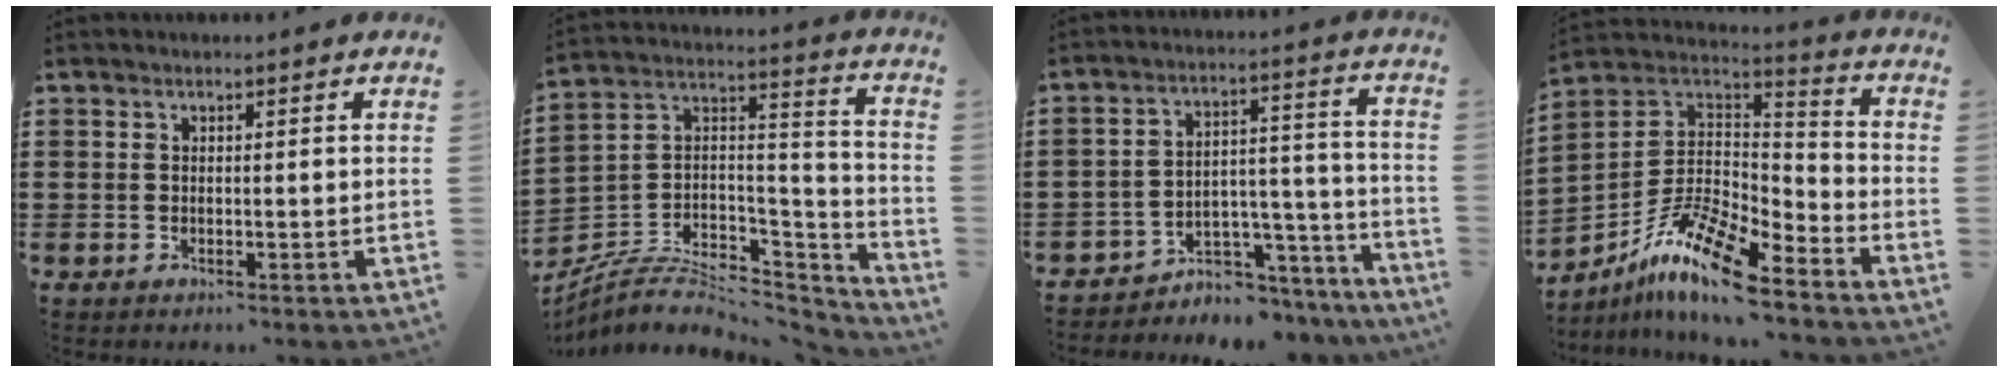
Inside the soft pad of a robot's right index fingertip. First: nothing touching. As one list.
[{"total": 6.9, "force": [-4.5, 3.9, 3.4], "torque": [-0.075, 0.004, -0.086]}, {"total": 4.2, "force": [-3.5, 2.3, 0.4], "torque": [-0.018, 0.001, -0.071]}, {"total": 12.2, "force": [-8.8, 2.9, 7.9], "torque": [-0.166, 0.011, -0.177]}]